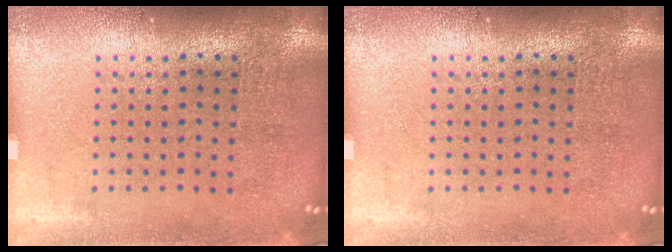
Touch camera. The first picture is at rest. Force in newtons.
{"total": 0.0}